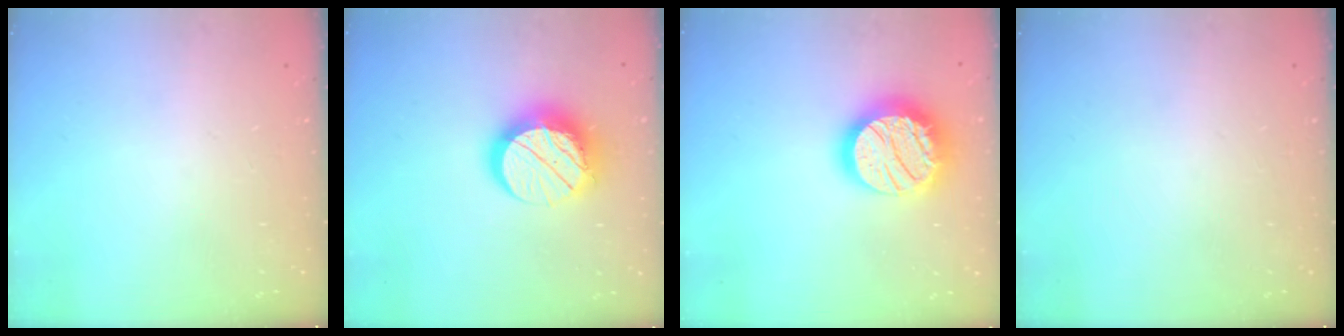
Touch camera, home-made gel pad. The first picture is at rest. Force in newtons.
{"total": 14.1, "press": 14.0, "slide": 1.3}
{"total": 21.5, "press": 21.4, "slide": 1.6}
{"total": 0.0}